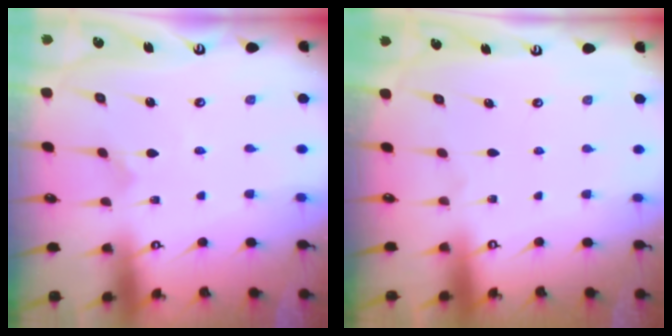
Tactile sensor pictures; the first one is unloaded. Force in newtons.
{"total": 0.0}